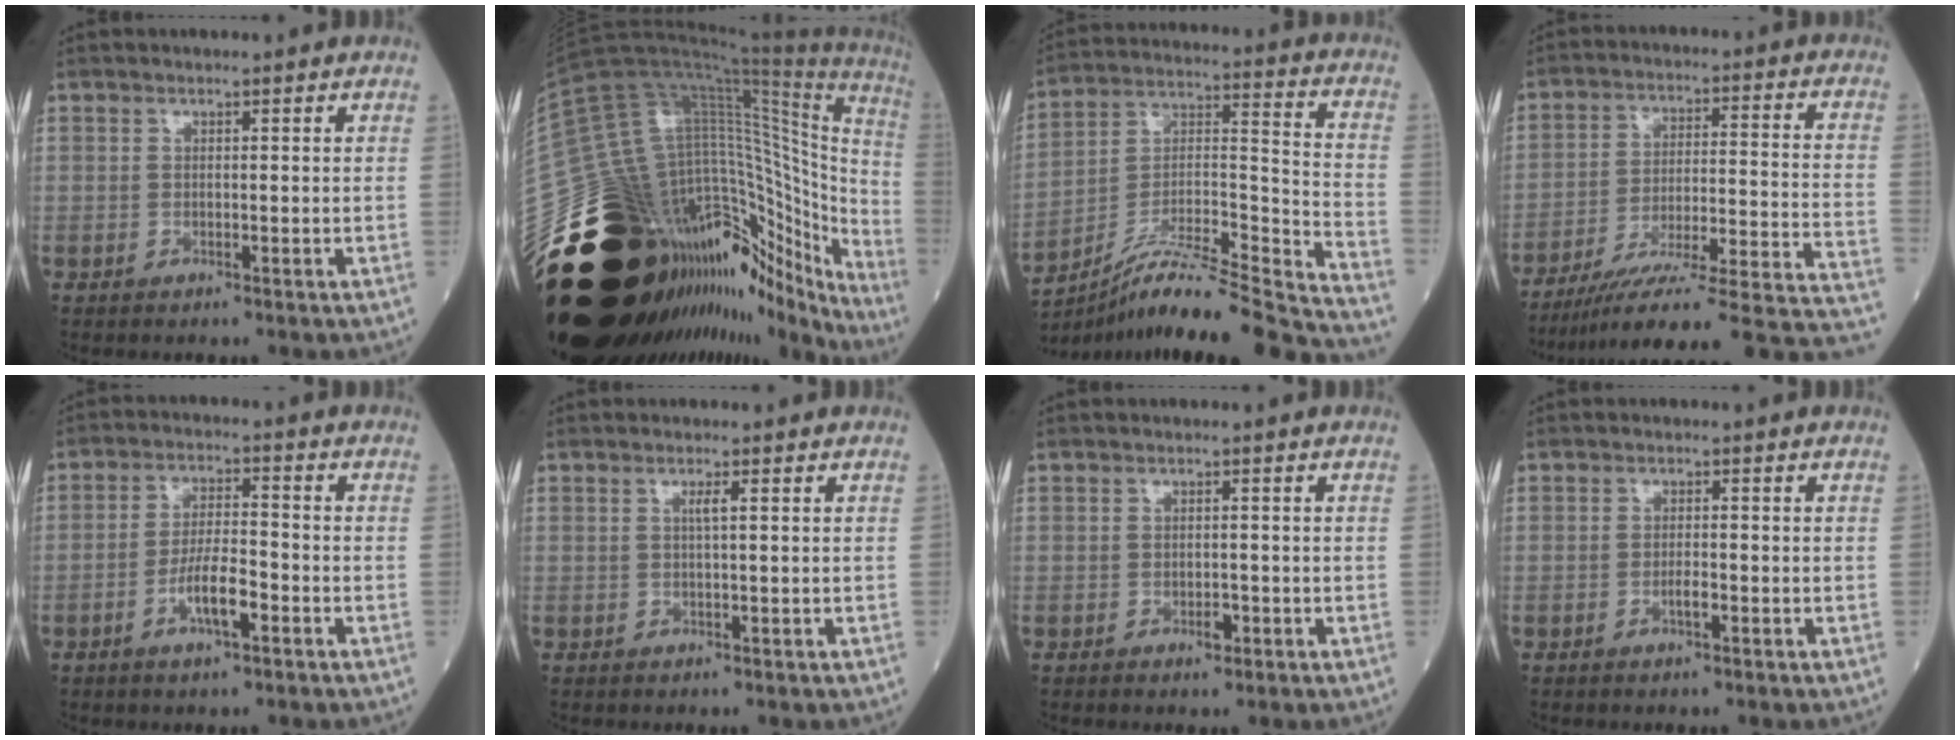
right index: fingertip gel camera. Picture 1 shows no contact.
{"total": 53.3, "force": [-34.0, 17.1, 37.3], "torque": [-0.561, -0.057, -0.495]}
{"total": 25.9, "force": [-23.2, -0.7, 11.4], "torque": [-0.148, -0.004, -0.365]}
{"total": 25.8, "force": [-21.9, 0.3, 13.5], "torque": [-0.115, -0.010, -0.312]}
{"total": 6.3, "force": [-2.7, 1.4, 5.5], "torque": [-0.106, 0.003, -0.050]}
{"total": 1.2, "force": [0.4, -0.1, 1.1], "torque": [-0.023, 0.000, 0.005]}
{"total": 1.4, "force": [-0.6, 0.7, 1.0], "torque": [-0.015, 0.000, -0.008]}
{"total": 1.6, "force": [-0.7, 0.3, 1.4], "torque": [-0.027, 0.000, -0.013]}